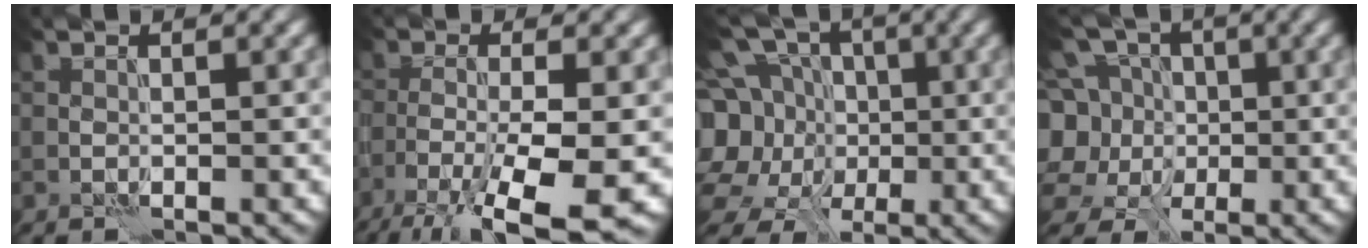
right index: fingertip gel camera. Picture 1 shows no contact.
{"total": 9.6, "force": [-5.5, 2.3, 7.5], "torque": [-0.138, -0.016, -0.100]}
{"total": 14.4, "force": [0.6, 12.8, 6.5], "torque": [-0.180, 0.021, -0.012]}
{"total": 9.2, "force": [1.8, 7.8, 4.4], "torque": [-0.108, 0.024, -0.003]}